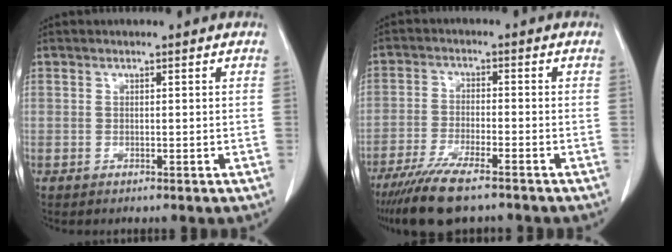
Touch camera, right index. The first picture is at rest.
{"total": 9.4, "force": [-7.3, 1.4, 5.8], "torque": [-0.104, -0.022, -0.122]}